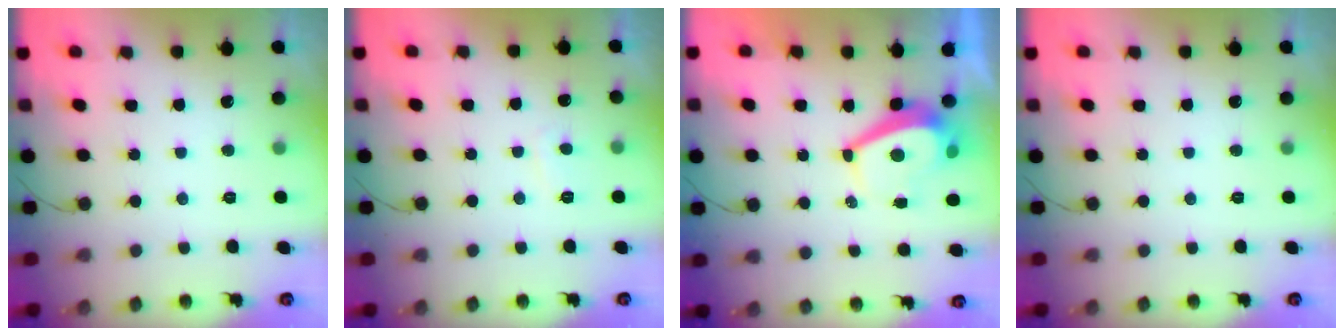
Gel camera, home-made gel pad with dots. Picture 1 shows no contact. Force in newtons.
{"total": 1.5, "press": 1.3, "slide": 0.6}
{"total": 4.7, "press": 4.7, "slide": 0.5}
{"total": 0.0}